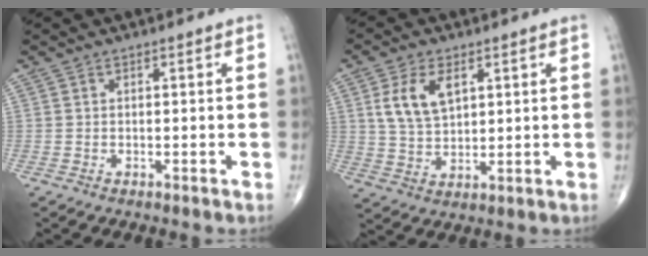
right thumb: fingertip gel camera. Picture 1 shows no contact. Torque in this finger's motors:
{"motor_torque": [0.24, 0.26, 1.04, 0.56, 0.25]}